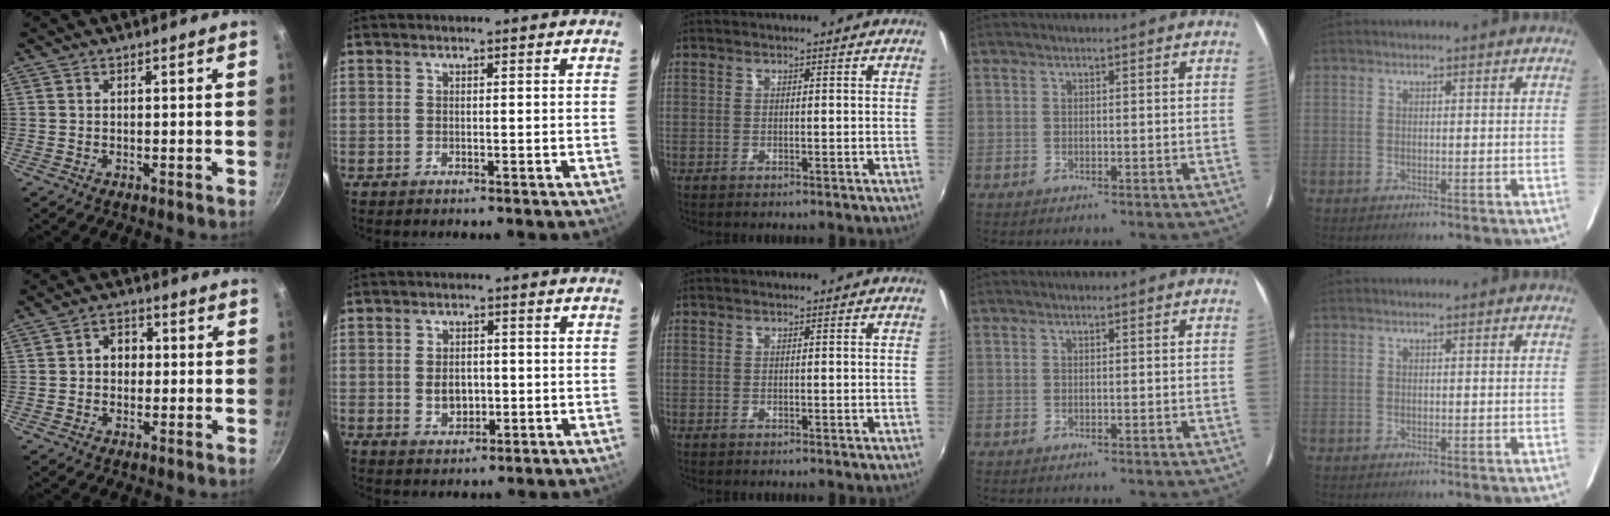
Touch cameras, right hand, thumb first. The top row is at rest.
{"thumb": {"total": 4.9, "force": [0.2, 4.0, 2.8], "torque": [-0.013, 0.011, -0.003]}, "index": {"total": 4.6, "force": [-0.5, 3.4, 3.1], "torque": [-0.052, -0.002, -0.002]}}